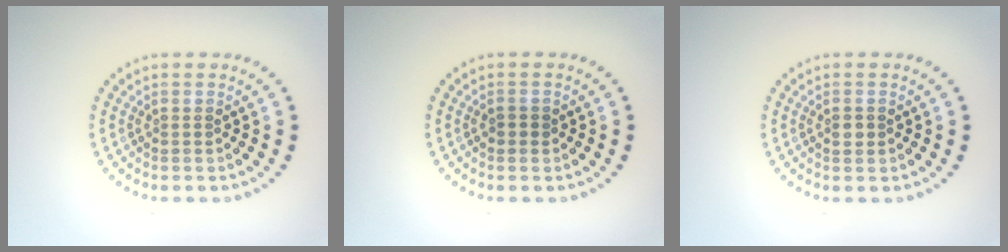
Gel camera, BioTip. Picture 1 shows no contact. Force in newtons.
{"total": 1.0, "press": 1.0, "slide": 0.1}
{"total": 1.3, "press": 1.3, "slide": 0.3}